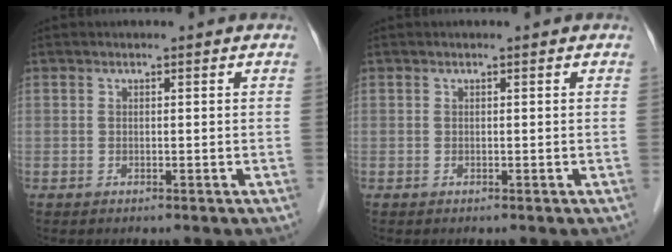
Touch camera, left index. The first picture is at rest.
{"total": 0.0}